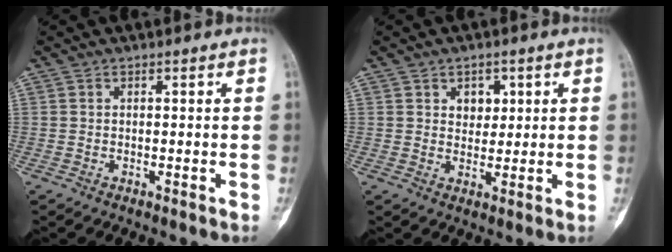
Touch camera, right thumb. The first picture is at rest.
{"total": 3.7, "force": [1.4, 2.9, 1.9], "torque": [-0.003, -0.007, 0.020]}